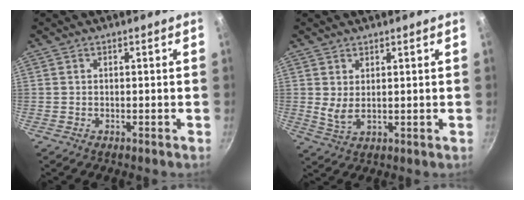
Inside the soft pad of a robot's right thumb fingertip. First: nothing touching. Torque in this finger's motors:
{"motor_torque": [-0.11, 0.21, 0.43, -0.11, 0.12]}